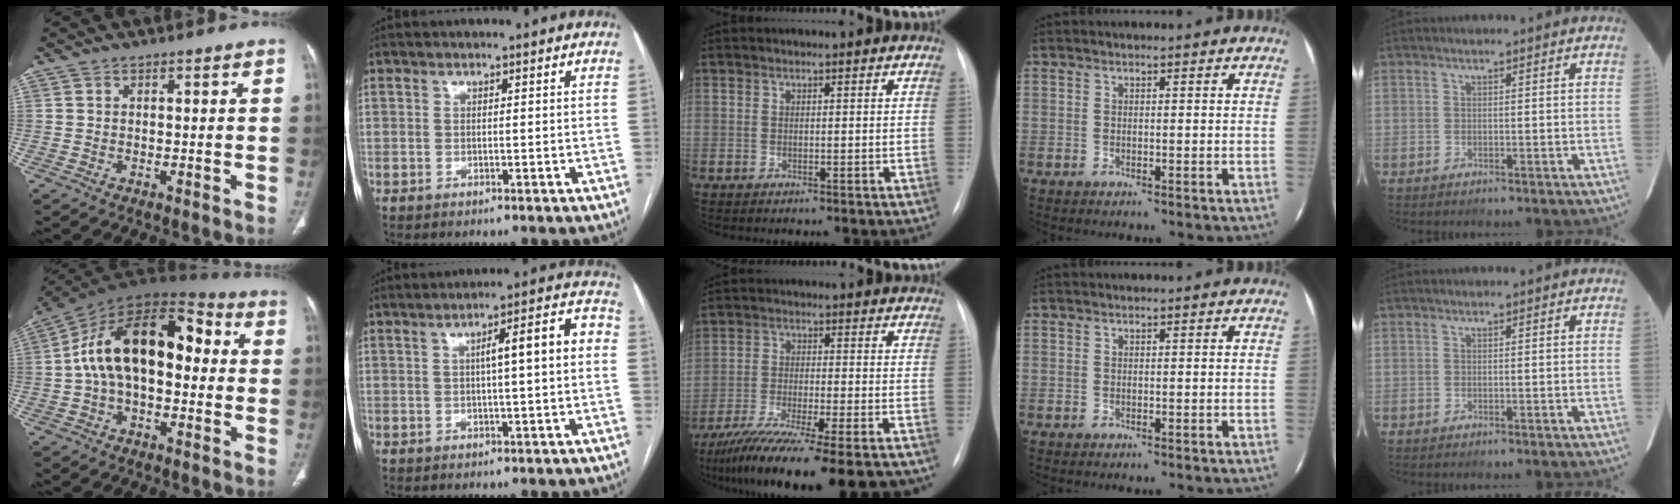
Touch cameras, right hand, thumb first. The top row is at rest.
{"thumb": {"total": 18.7, "force": [0.8, 10.6, 15.4], "torque": [-0.240, 0.055, 0.003]}, "index": {"total": 7.8, "force": [0.4, 1.0, 7.8], "torque": [-0.108, 0.030, 0.003]}, "middle": {"total": 20.8, "force": [-16.8, 2.0, 12.1], "torque": [-0.159, -0.035, -0.253]}}